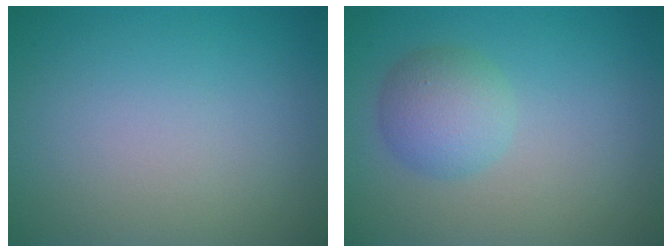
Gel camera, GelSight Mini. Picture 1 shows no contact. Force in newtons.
{"total": 3.3, "press": 3.3, "slide": 0.1}